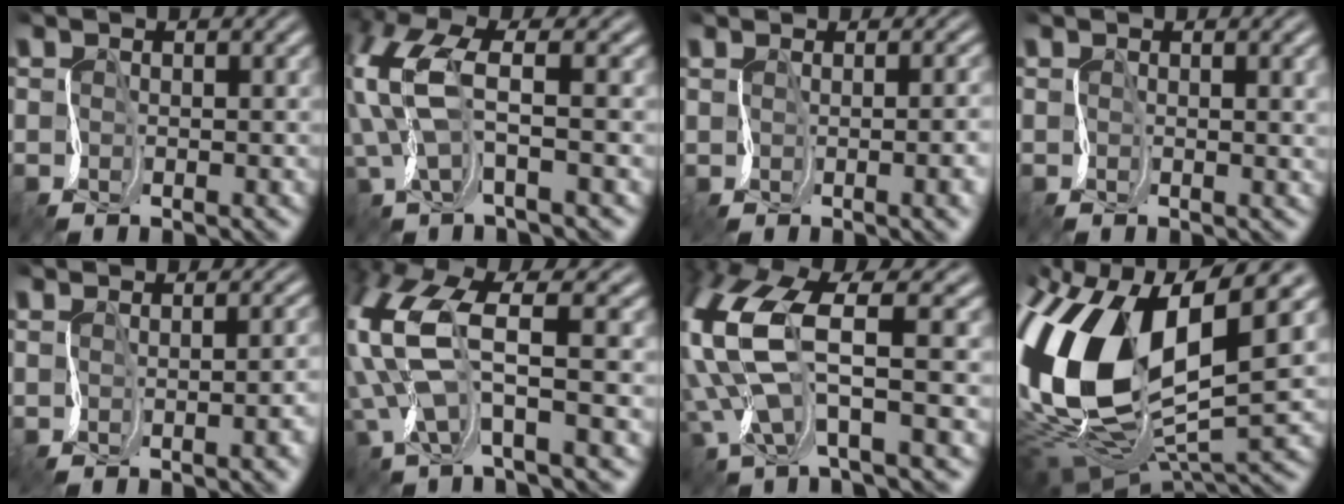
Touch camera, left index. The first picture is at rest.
{"total": 6.2, "force": [1.3, 1.9, 5.8], "torque": [-0.146, 0.012, 0.020]}
{"total": 6.1, "force": [-0.3, 2.6, 5.5], "torque": [-0.029, 0.011, 0.005]}
{"total": 3.3, "force": [1.2, 1.2, 2.8], "torque": [-0.033, 0.011, 0.007]}
{"total": 5.0, "force": [-0.5, 2.4, 4.3], "torque": [-0.008, 0.013, -0.002]}
{"total": 8.9, "force": [0.9, 3.7, 8.1], "torque": [-0.212, -0.003, 0.022]}
{"total": 10.2, "force": [1.0, 4.1, 9.3], "torque": [-0.249, -0.003, 0.029]}
{"total": 15.0, "force": [2.6, 7.8, 12.6], "torque": [-0.305, -0.001, 0.059]}